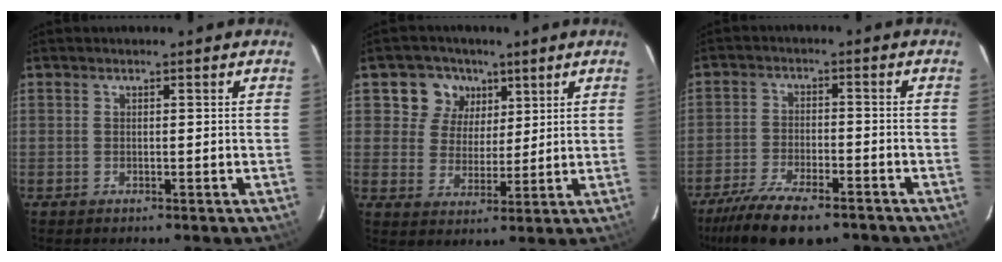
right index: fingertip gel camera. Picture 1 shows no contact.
{"total": 7.5, "force": [3.5, 6.6, 1.2], "torque": [-0.024, 0.013, 0.056]}
{"total": 13.7, "force": [-10.5, 4.3, 7.6], "torque": [-0.171, -0.029, -0.181]}